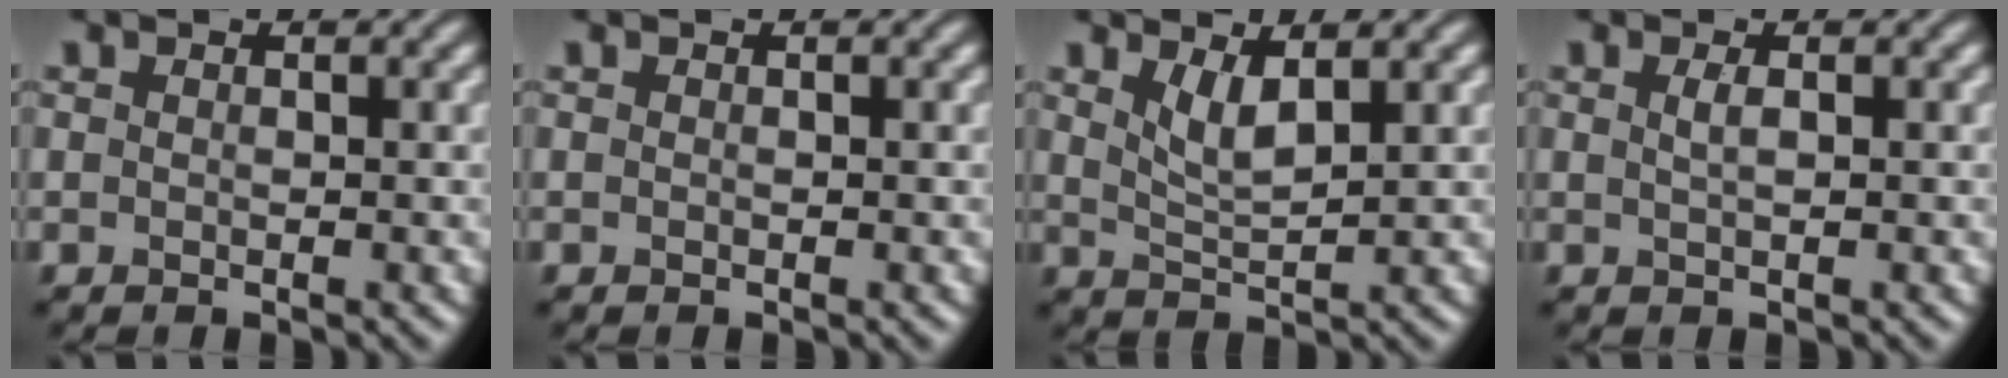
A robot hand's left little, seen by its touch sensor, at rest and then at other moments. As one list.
[{"total": 0.0}, {"total": 2.4, "force": [1.4, 0.6, 1.9], "torque": [-0.038, -0.009, 0.031]}, {"total": 1.1, "force": [0.3, 0.4, 1.0], "torque": [-0.019, 0.004, 0.005]}]